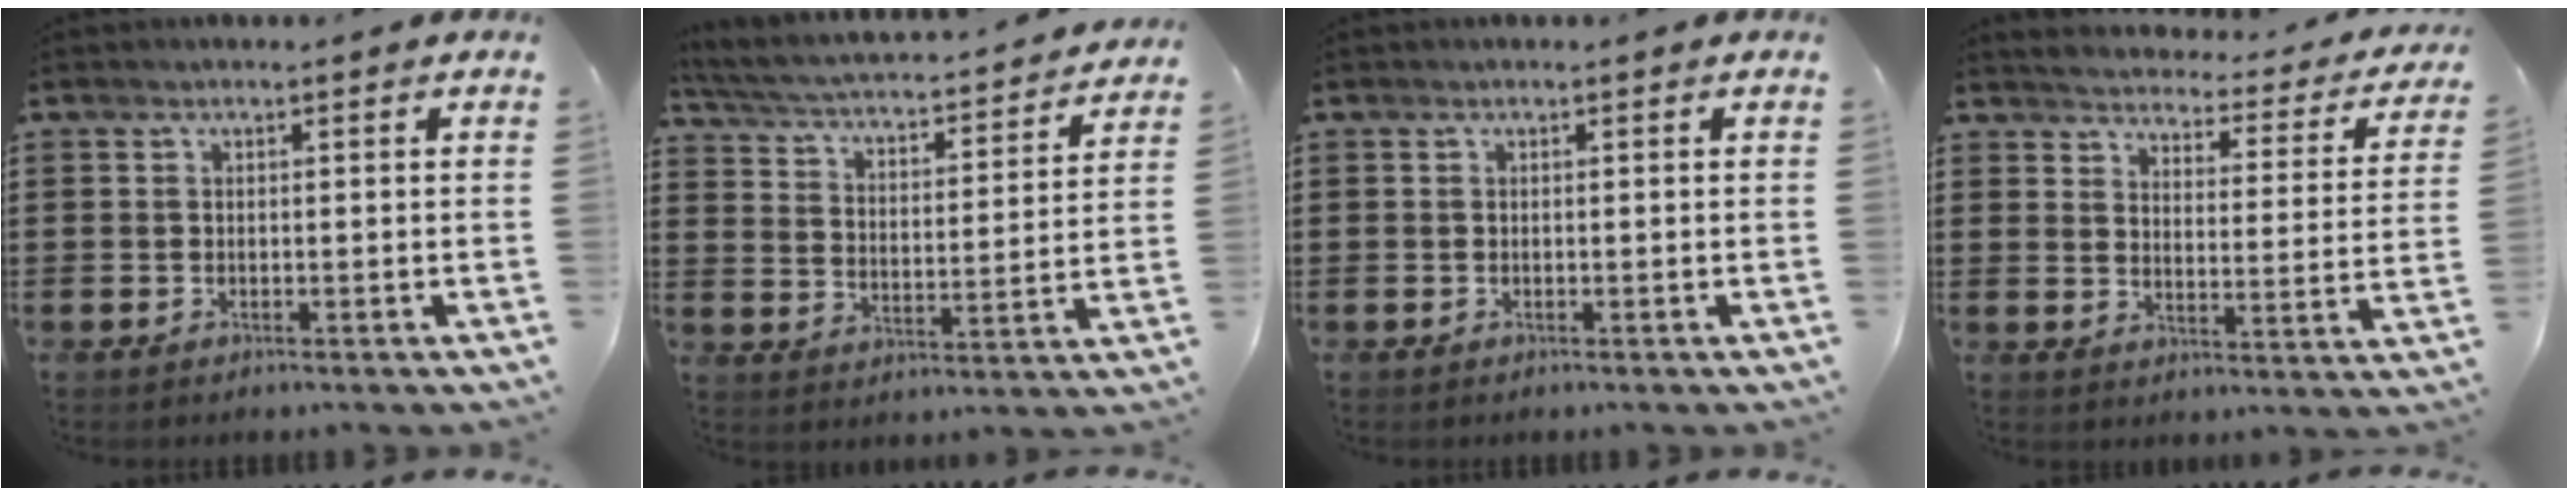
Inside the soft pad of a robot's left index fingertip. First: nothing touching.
{"total": 3.0, "force": [2.8, 0.1, 1.1], "torque": [-0.041, -0.030, 0.036]}
{"total": 0.0}
{"total": 2.6, "force": [2.6, -0.1, 0.2], "torque": [-0.026, -0.031, 0.036]}